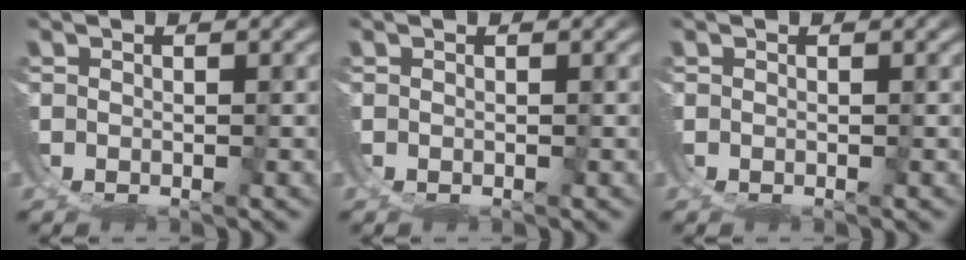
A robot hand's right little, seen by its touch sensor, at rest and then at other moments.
{"total": 0.0}
{"total": 0.0}